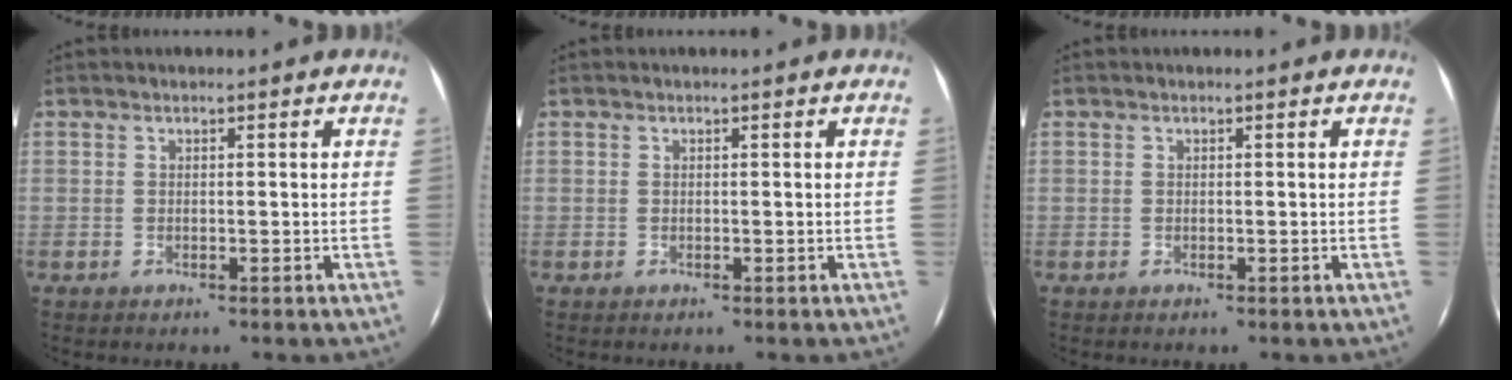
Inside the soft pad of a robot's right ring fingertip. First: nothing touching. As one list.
[{"total": 0.0}, {"total": 0.0}]